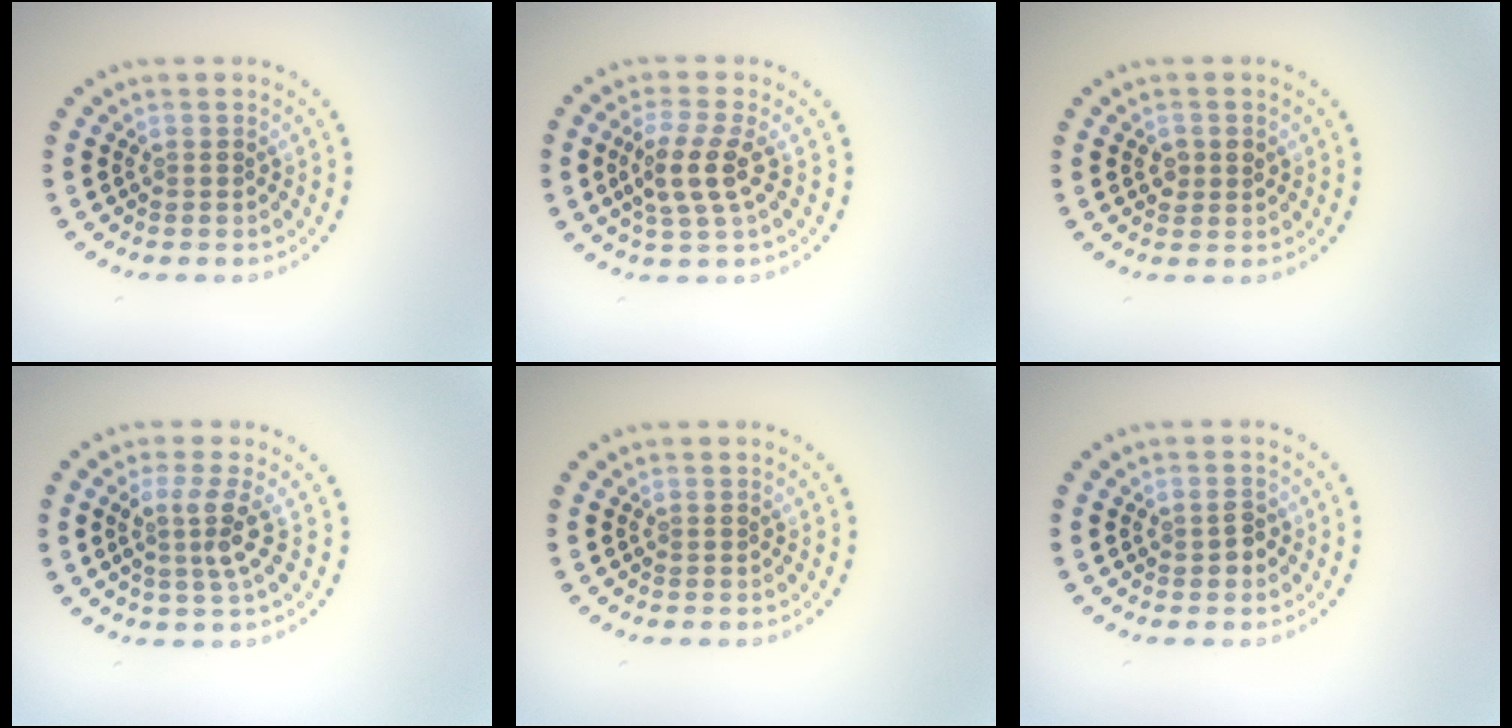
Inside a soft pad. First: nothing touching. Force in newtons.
{"total": 3.4, "press": 3.0, "slide": 1.5}
{"total": 1.5, "press": 1.5, "slide": 0.2}
{"total": 2.7, "press": 1.9, "slide": 1.9}
{"total": 0.0}
{"total": 1.4, "press": 1.4, "slide": 0.1}